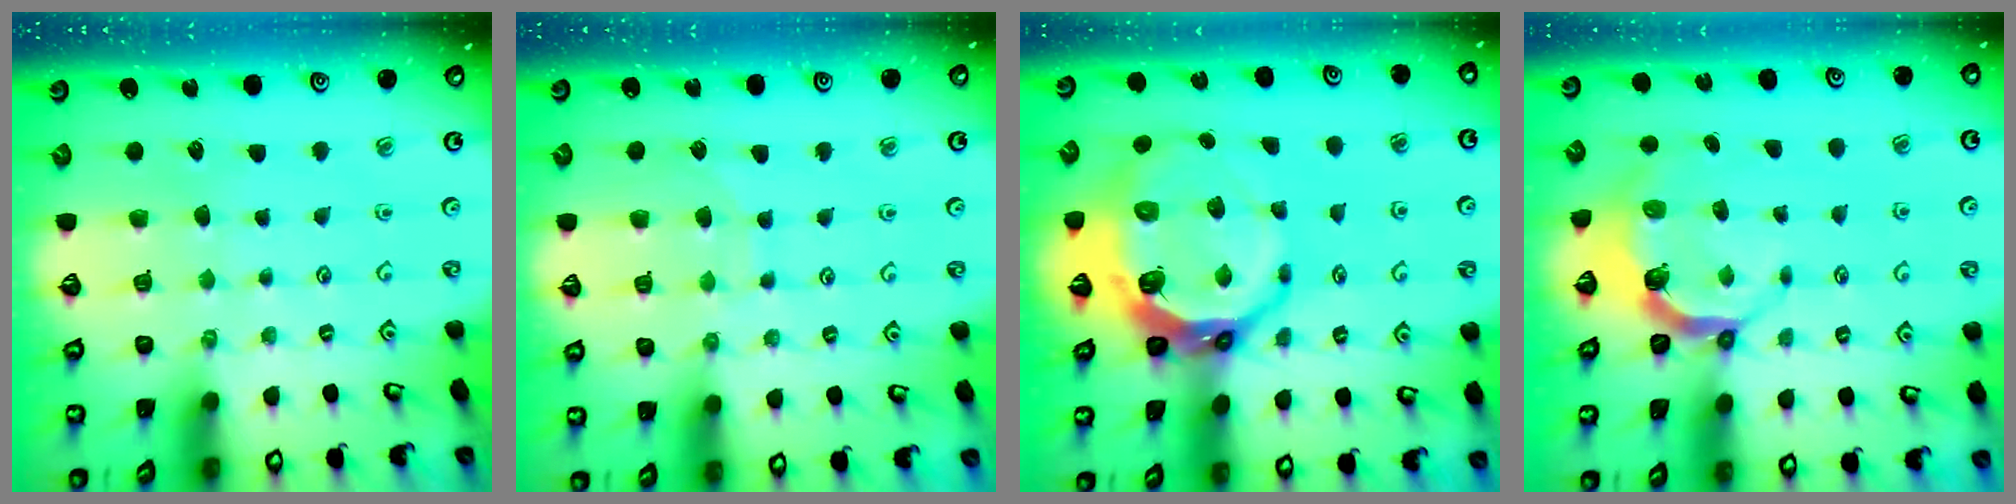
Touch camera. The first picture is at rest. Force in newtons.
{"total": 6.3, "press": 6.3, "slide": 0.6}
{"total": 13.8, "press": 13.0, "slide": 4.6}
{"total": 4.7, "press": 3.3, "slide": 3.4}